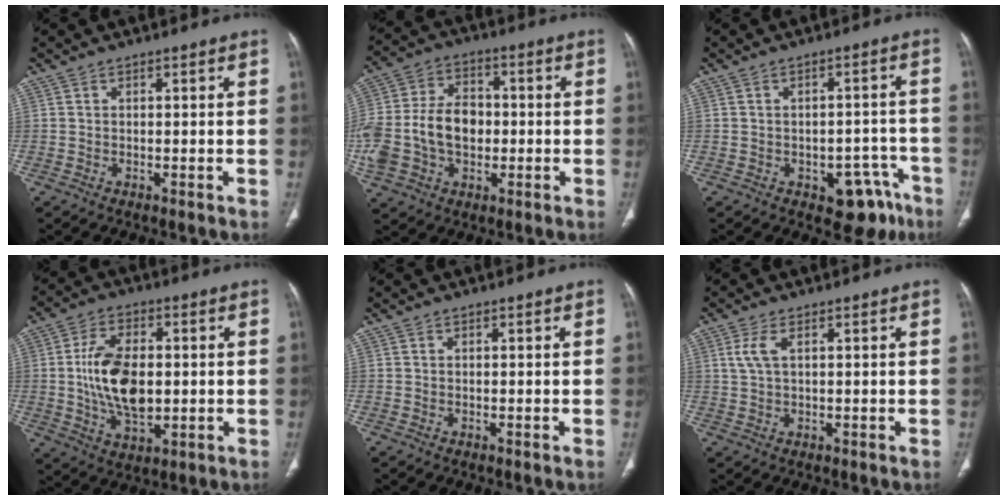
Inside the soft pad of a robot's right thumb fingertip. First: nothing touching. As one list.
[{"total": 16.4, "force": [-1.8, 11.8, 11.2], "torque": [-0.228, 0.028, -0.027]}, {"total": 9.0, "force": [-5.1, 5.2, 5.3], "torque": [-0.026, 0.039, -0.058]}, {"total": 13.2, "force": [0.1, 7.7, 10.7], "torque": [-0.186, -0.001, 0.009]}, {"total": 0.0}, {"total": 3.3, "force": [1.1, 1.4, 2.7], "torque": [-0.072, 0.008, 0.028]}]